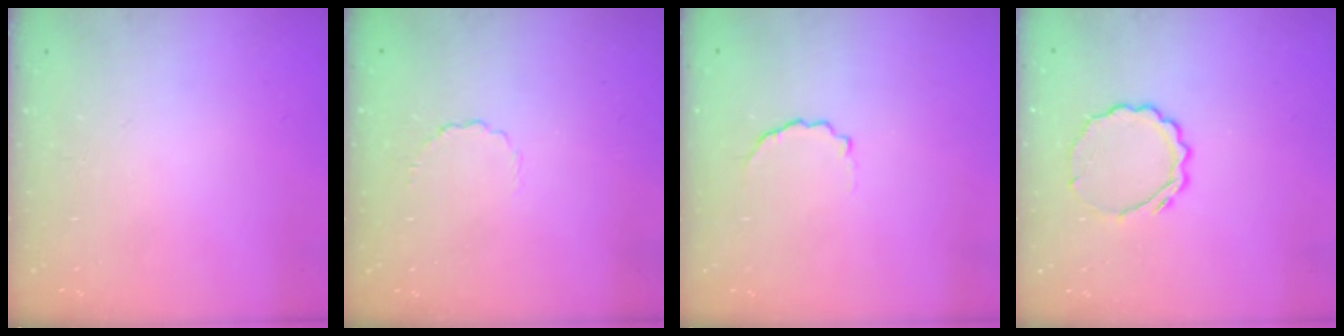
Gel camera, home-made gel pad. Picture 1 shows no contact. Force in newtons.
{"total": 2.6, "press": 2.4, "slide": 1.0}
{"total": 3.2, "press": 3.2, "slide": 0.7}
{"total": 5.4, "press": 5.2, "slide": 1.4}